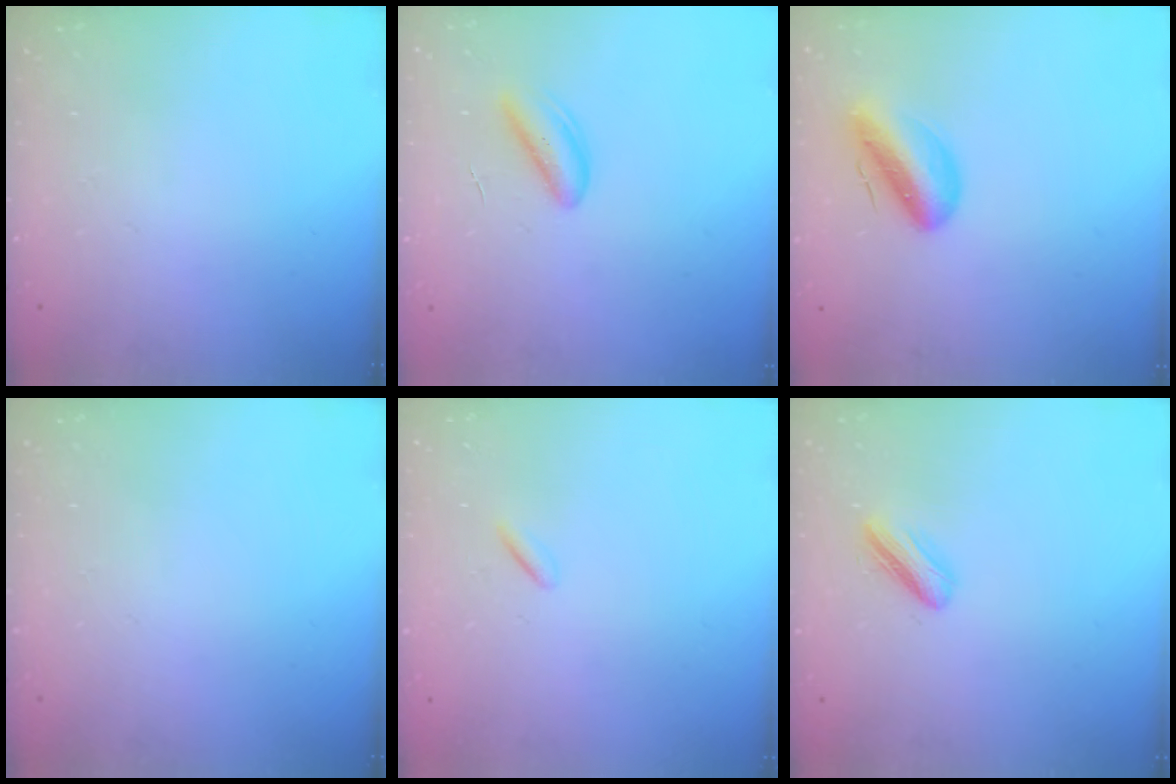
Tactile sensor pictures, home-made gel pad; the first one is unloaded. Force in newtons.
{"total": 2.9, "press": 2.9, "slide": 0.1}
{"total": 10.2, "press": 9.7, "slide": 3.2}
{"total": 0.0}
{"total": 0.0}
{"total": 4.4, "press": 4.4, "slide": 0.4}